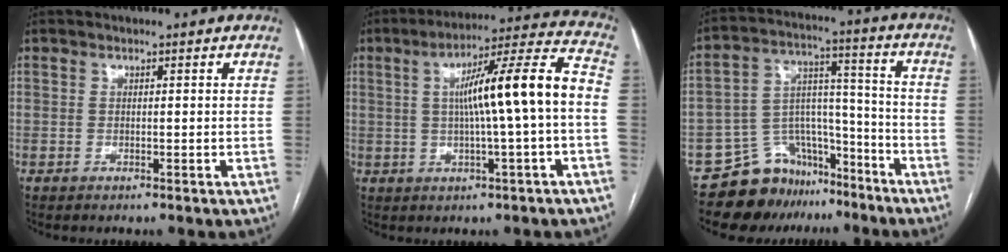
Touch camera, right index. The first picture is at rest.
{"total": 13.9, "force": [0.0, -0.2, 13.9], "torque": [-0.215, 0.025, -0.003]}
{"total": 11.6, "force": [-9.4, 6.5, 1.8], "torque": [-0.022, 0.074, -0.155]}